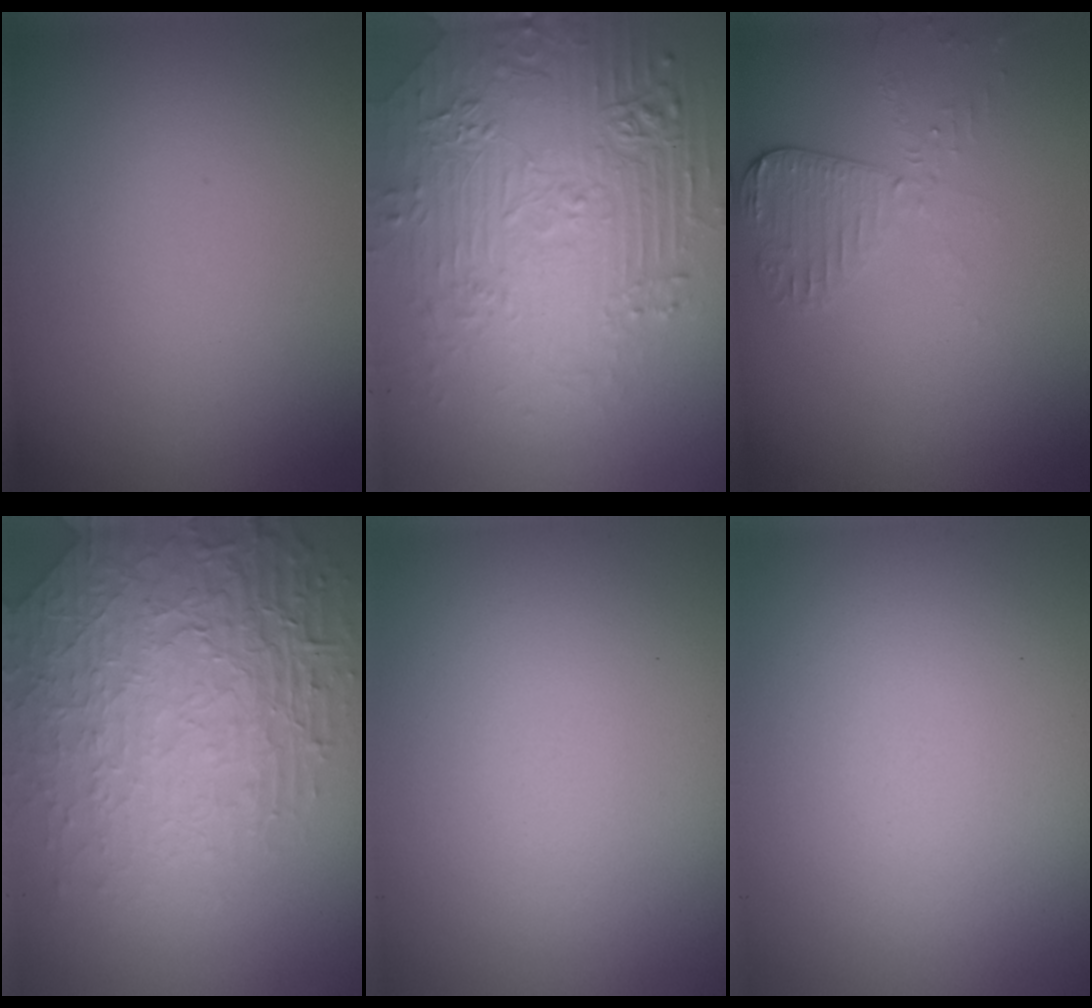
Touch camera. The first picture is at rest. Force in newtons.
{"total": 7.9, "press": 5.6, "slide": 5.5}
{"total": 2.7, "press": 2.4, "slide": 1.2}
{"total": 8.3, "press": 6.0, "slide": 5.7}
{"total": 0.0}
{"total": 0.0}